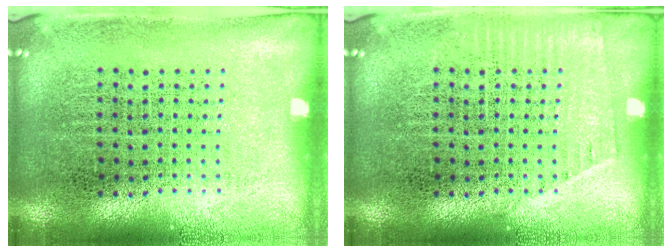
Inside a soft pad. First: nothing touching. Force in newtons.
{"total": 1.1, "press": 1.1, "slide": 0.2}